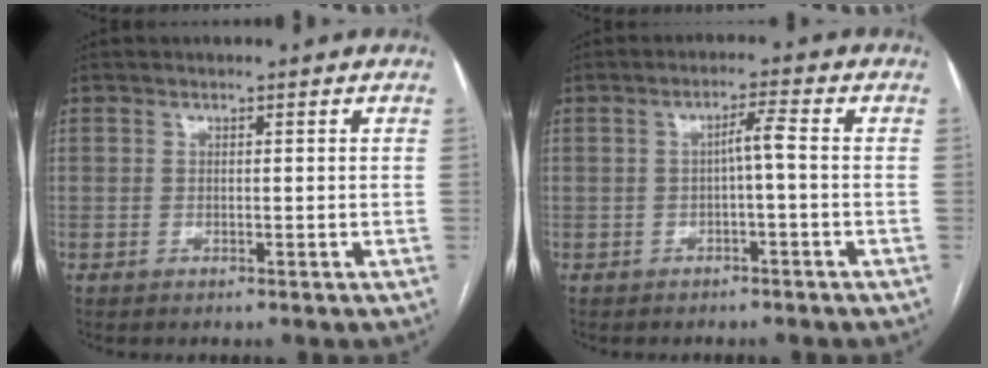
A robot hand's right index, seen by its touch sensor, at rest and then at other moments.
{"total": 2.6, "force": [-0.5, -0.1, 2.6], "torque": [-0.045, 0.007, -0.007]}